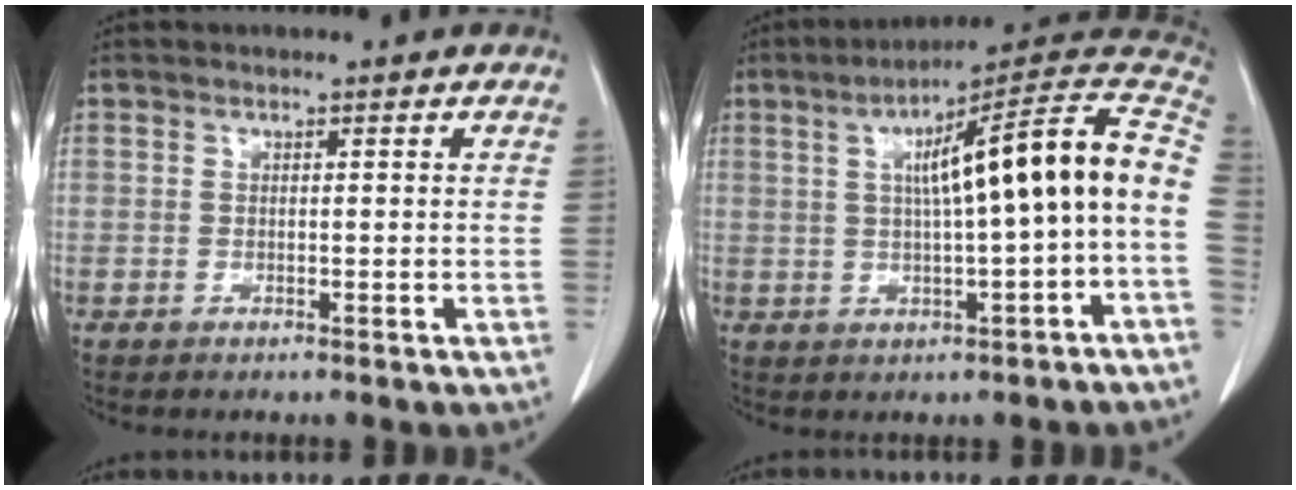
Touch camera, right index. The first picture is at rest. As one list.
[{"total": 17.6, "force": [1.2, 0.8, 17.5], "torque": [-0.237, 0.044, 0.014]}]